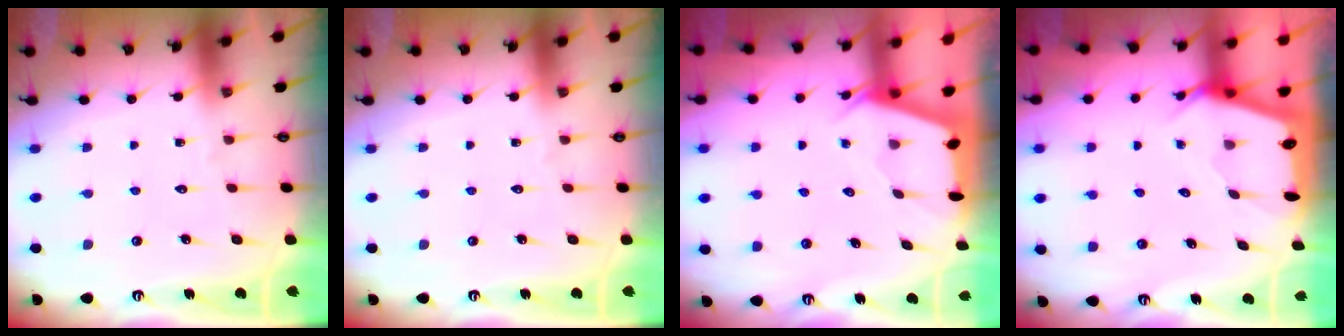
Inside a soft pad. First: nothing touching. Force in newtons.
{"total": 0.0}
{"total": 2.2, "press": 2.2, "slide": 0.3}
{"total": 2.5, "press": 2.4, "slide": 0.3}